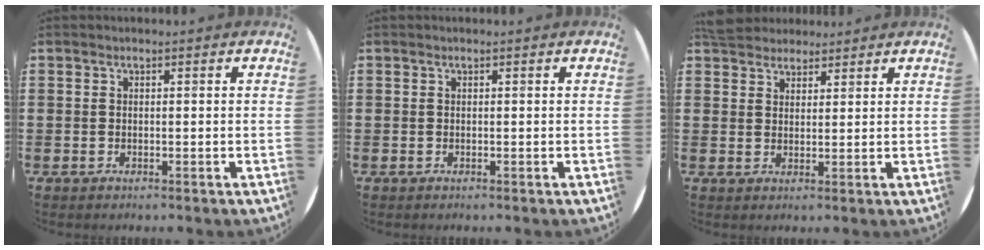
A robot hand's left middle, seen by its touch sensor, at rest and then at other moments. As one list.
[{"total": 0.0}, {"total": 3.9, "force": [3.6, 1.3, 0.2], "torque": [-0.008, -0.004, 0.070]}]